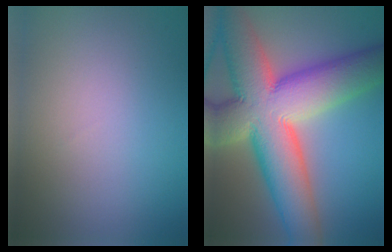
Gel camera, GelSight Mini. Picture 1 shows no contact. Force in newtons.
{"total": 16.2, "press": 16.1, "slide": 1.4}